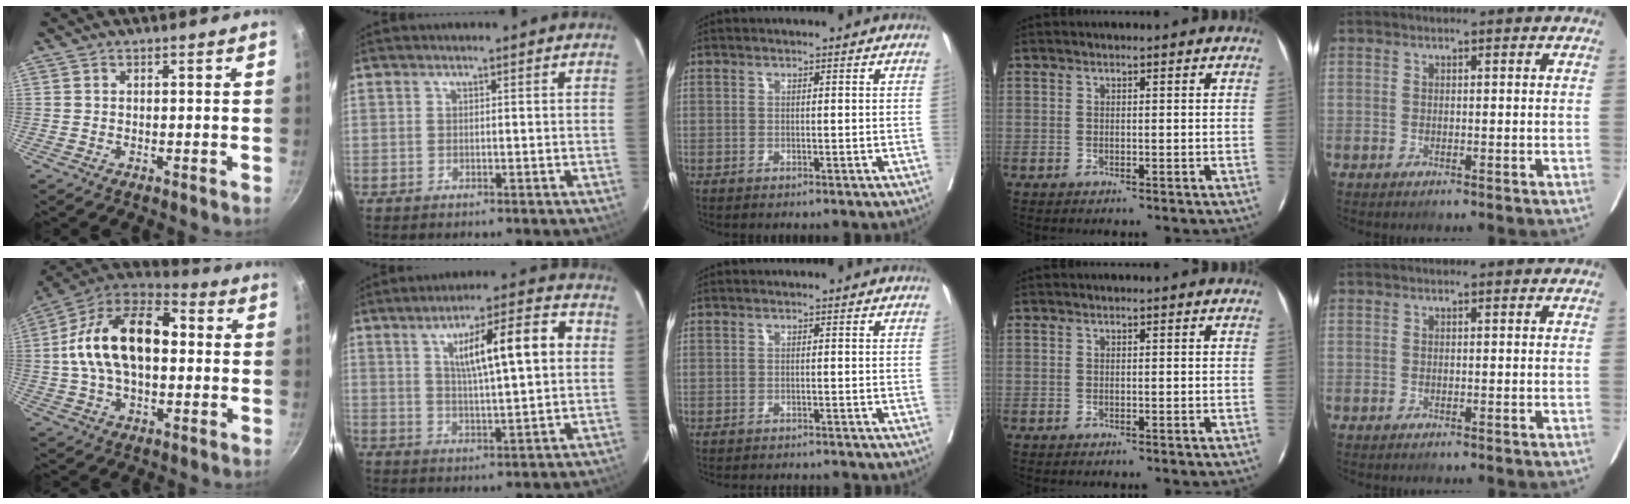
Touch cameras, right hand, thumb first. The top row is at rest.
{"thumb": {"total": 19.9, "force": [1.4, 11.5, 16.2], "torque": [-0.278, 0.034, 0.017]}, "index": {"total": 12.5, "force": [3.3, 1.7, 12.0], "torque": [-0.185, 0.020, 0.052]}, "middle": {"total": 7.0, "force": [-6.6, 1.2, 1.9], "torque": [-0.020, -0.008, -0.082]}}